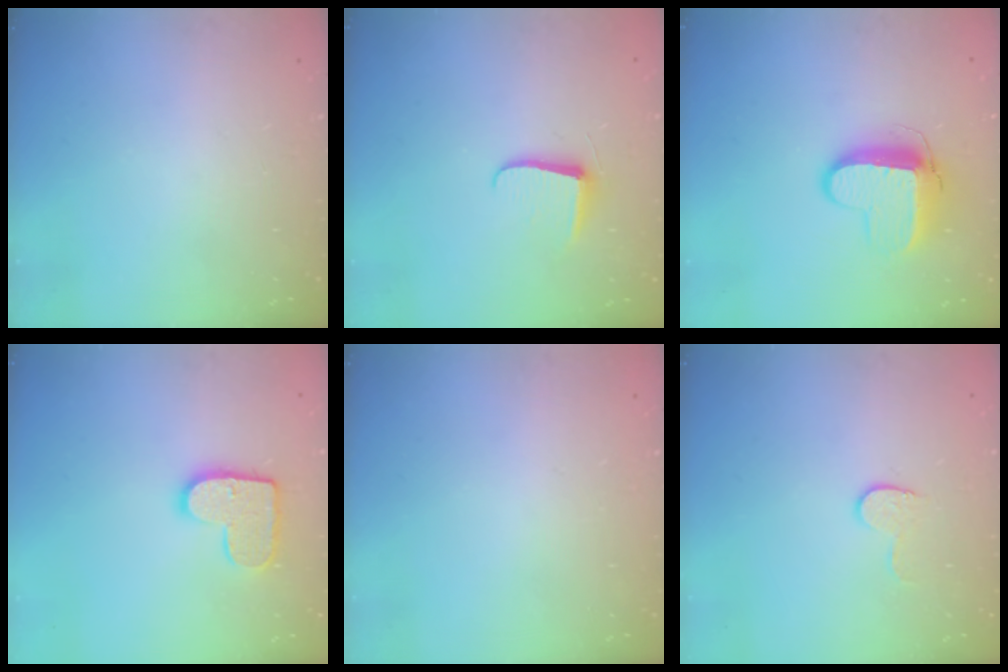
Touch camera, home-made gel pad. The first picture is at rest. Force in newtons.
{"total": 6.2, "press": 6.2, "slide": 0.7}
{"total": 10.3, "press": 10.2, "slide": 1.0}
{"total": 11.8, "press": 11.7, "slide": 0.6}
{"total": 0.0}
{"total": 5.6, "press": 5.6, "slide": 0.5}